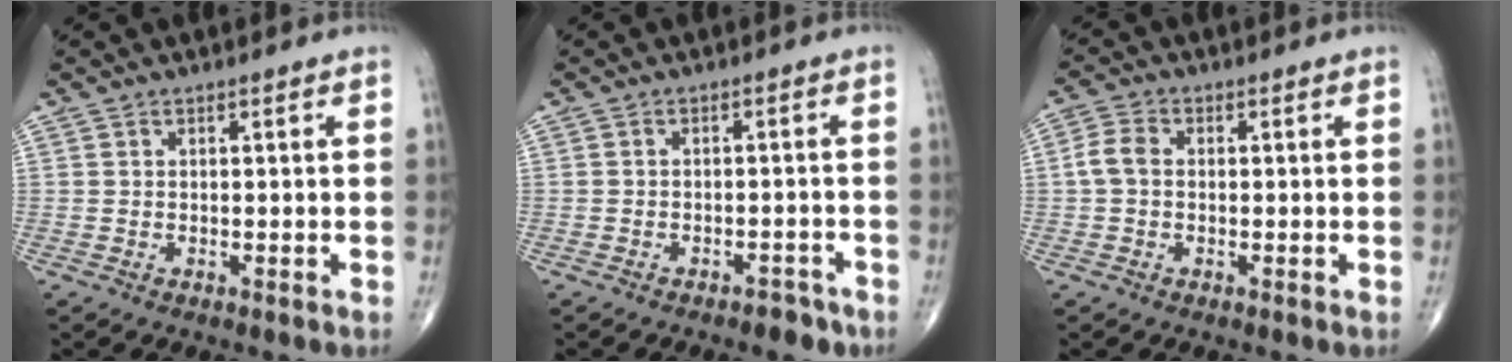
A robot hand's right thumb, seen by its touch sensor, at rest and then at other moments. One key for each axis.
{"total": 3.5, "fx": -2.6, "fy": 1.7, "fz": 1.6, "tx": -0.013, "ty": 0.015, "tz": -0.034}
{"total": 3.9, "fx": -0.1, "fy": 2.8, "fz": 2.7, "tx": -0.056, "ty": 0.012, "tz": -0.009}